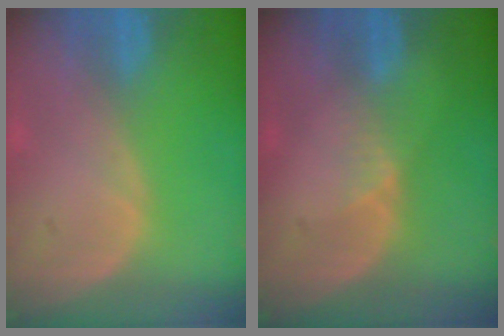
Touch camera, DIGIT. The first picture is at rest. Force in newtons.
{"total": 2.0, "press": 1.6, "slide": 1.3}